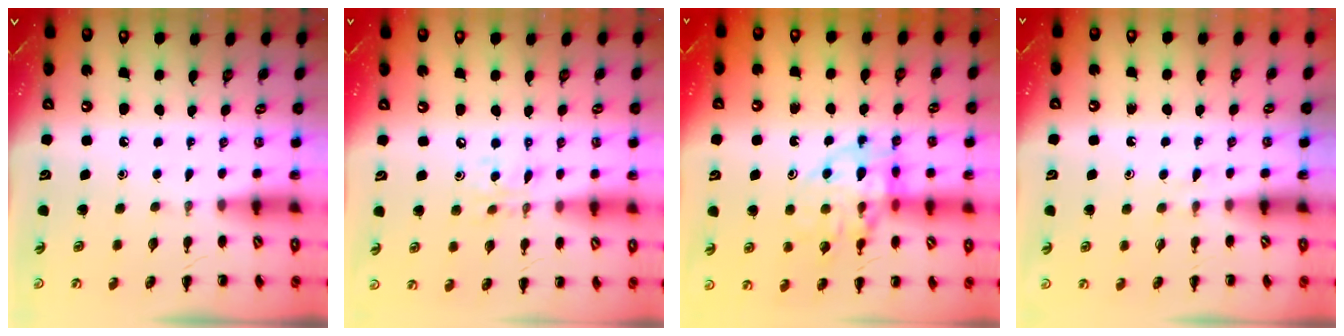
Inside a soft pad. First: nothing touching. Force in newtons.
{"total": 7.4, "press": 7.3, "slide": 1.4}
{"total": 13.8, "press": 13.6, "slide": 2.2}
{"total": 3.1, "press": 2.8, "slide": 1.3}